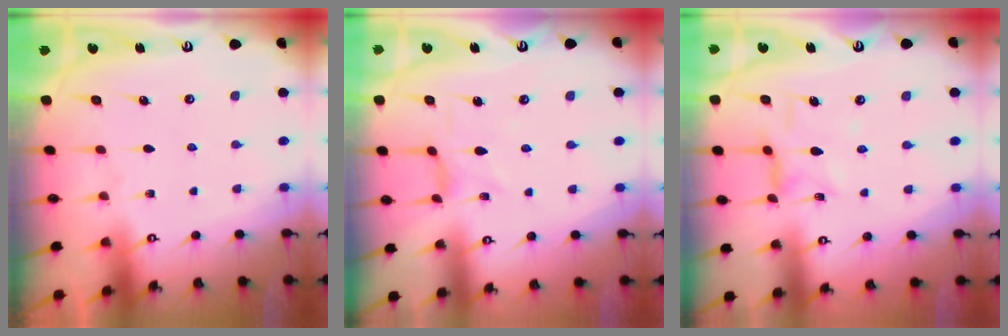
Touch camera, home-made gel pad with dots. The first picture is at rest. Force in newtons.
{"total": 1.5, "press": 1.5, "slide": 0.3}
{"total": 3.0, "press": 2.9, "slide": 0.4}